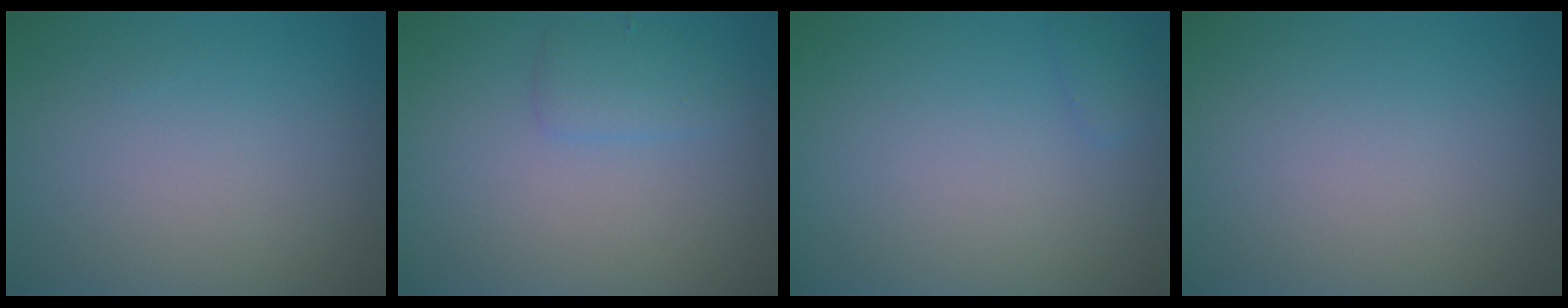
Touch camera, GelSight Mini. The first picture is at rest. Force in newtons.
{"total": 1.7, "press": 1.7, "slide": 0.1}
{"total": 0.8, "press": 0.8, "slide": 0.0}
{"total": 0.0}